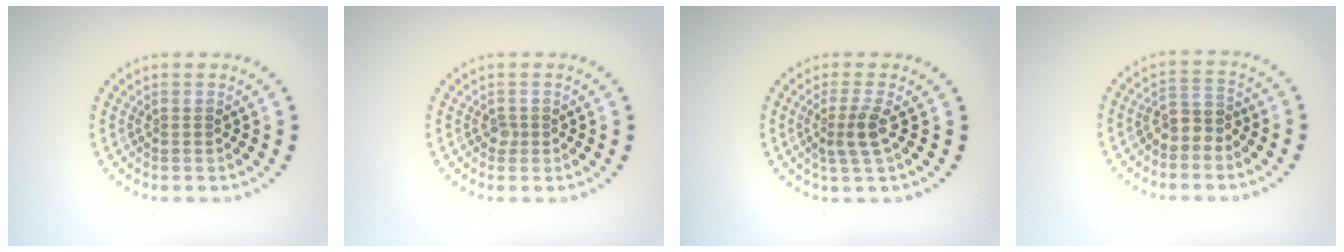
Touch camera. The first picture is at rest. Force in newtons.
{"total": 0.8, "press": 0.5, "slide": 0.6}
{"total": 2.4, "press": 1.8, "slide": 1.5}
{"total": 2.2, "press": 1.9, "slide": 1.2}